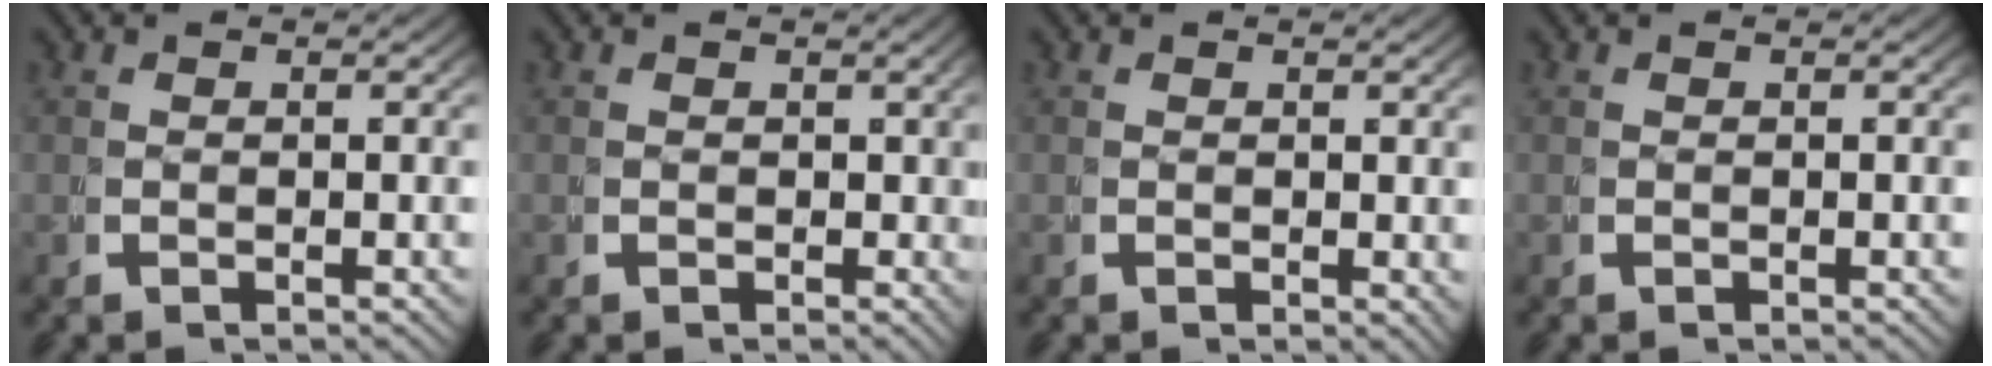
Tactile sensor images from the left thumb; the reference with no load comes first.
{"total": 1.0, "force": [0.2, 0.9, 0.3], "torque": [0.002, -0.007, 0.007]}
{"total": 0.8, "force": [0.3, 0.4, 0.5], "torque": [-0.003, -0.005, 0.007]}
{"total": 0.0}